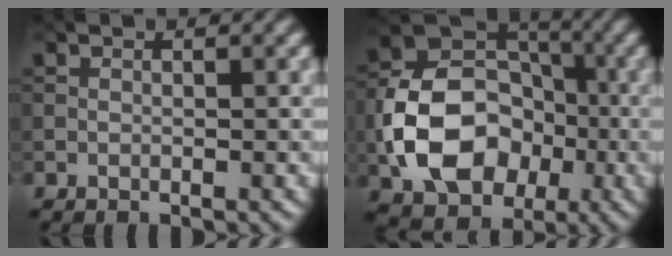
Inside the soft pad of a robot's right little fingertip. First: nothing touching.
{"total": 10.8, "force": [-2.8, 8.0, 6.7], "torque": [-0.123, 0.000, -0.054]}